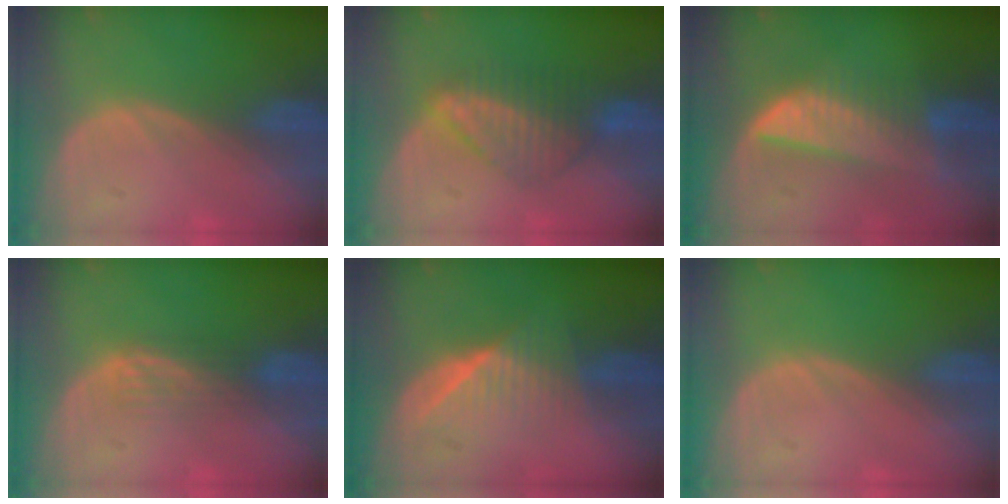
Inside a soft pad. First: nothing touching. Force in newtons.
{"total": 6.4, "press": 6.3, "slide": 0.5}
{"total": 7.1, "press": 6.8, "slide": 2.2}
{"total": 2.6, "press": 2.6, "slide": 0.4}
{"total": 6.5, "press": 6.1, "slide": 2.2}
{"total": 0.0}